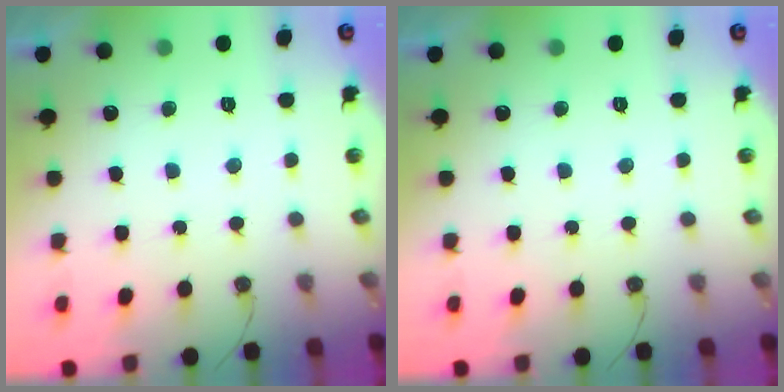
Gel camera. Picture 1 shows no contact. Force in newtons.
{"total": 0.0}